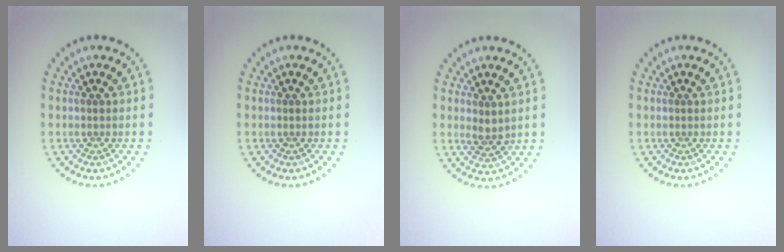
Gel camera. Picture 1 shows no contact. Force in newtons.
{"total": 0.0}
{"total": 1.6, "press": 1.5, "slide": 0.6}
{"total": 0.0}